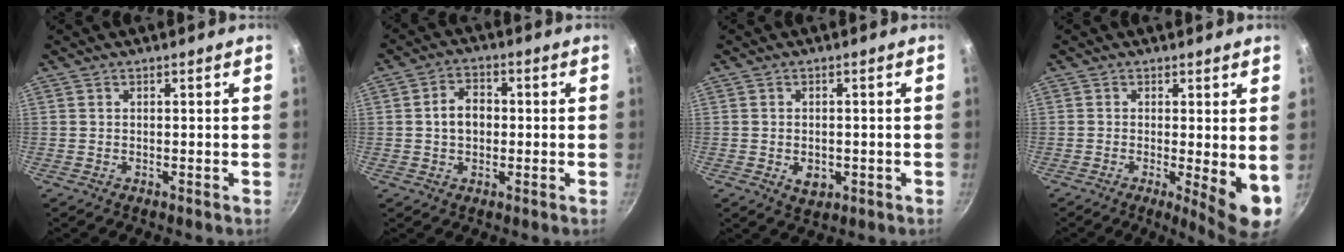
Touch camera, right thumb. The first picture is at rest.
{"total": 5.8, "force": [0.0, 4.3, 3.9], "torque": [-0.043, 0.016, -0.006]}
{"total": 3.9, "force": [-1.0, 2.8, 2.6], "torque": [-0.031, 0.000, -0.008]}
{"total": 7.1, "force": [-0.7, 1.5, 6.9], "torque": [-0.091, -0.017, -0.006]}